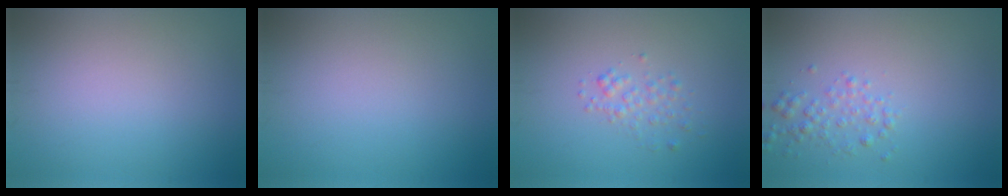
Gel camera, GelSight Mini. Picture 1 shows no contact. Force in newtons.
{"total": 0.0}
{"total": 1.5, "press": 1.5, "slide": 0.1}
{"total": 1.8, "press": 1.8, "slide": 0.1}